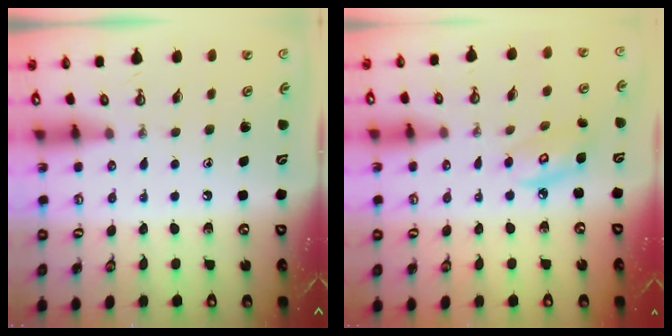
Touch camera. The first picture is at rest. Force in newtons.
{"total": 6.2, "press": 6.2, "slide": 0.2}